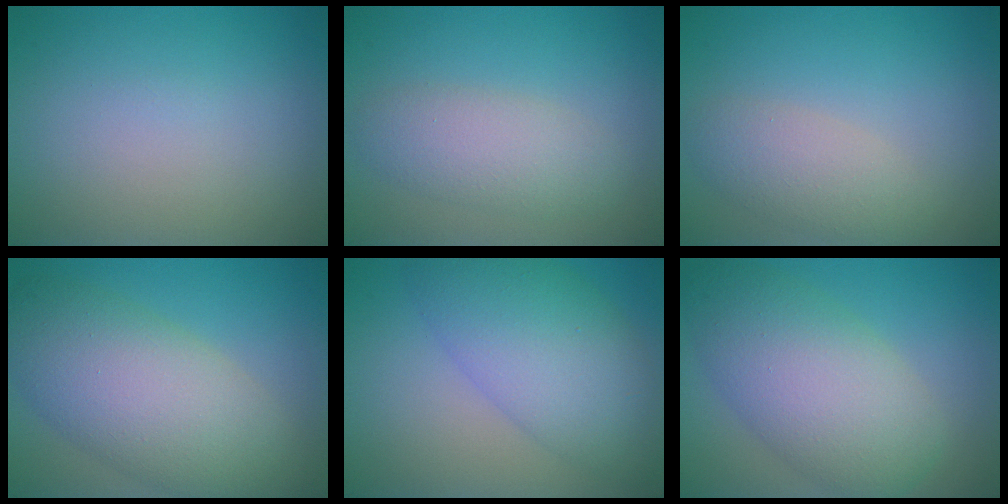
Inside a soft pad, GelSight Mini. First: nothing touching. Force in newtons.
{"total": 3.8, "press": 3.8, "slide": 0.1}
{"total": 3.2, "press": 3.1, "slide": 0.3}
{"total": 9.4, "press": 9.4, "slide": 0.4}
{"total": 7.5, "press": 7.5, "slide": 0.3}
{"total": 8.5, "press": 8.5, "slide": 0.3}